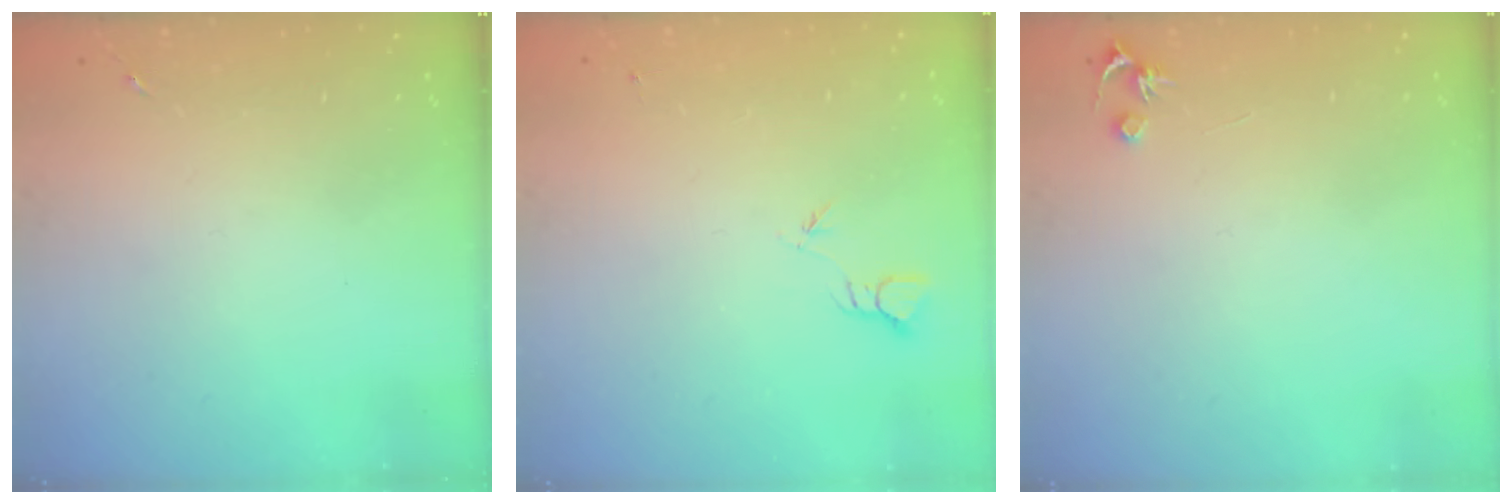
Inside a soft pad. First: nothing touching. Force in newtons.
{"total": 2.3, "press": 2.3, "slide": 0.1}
{"total": 3.2, "press": 3.2, "slide": 0.3}